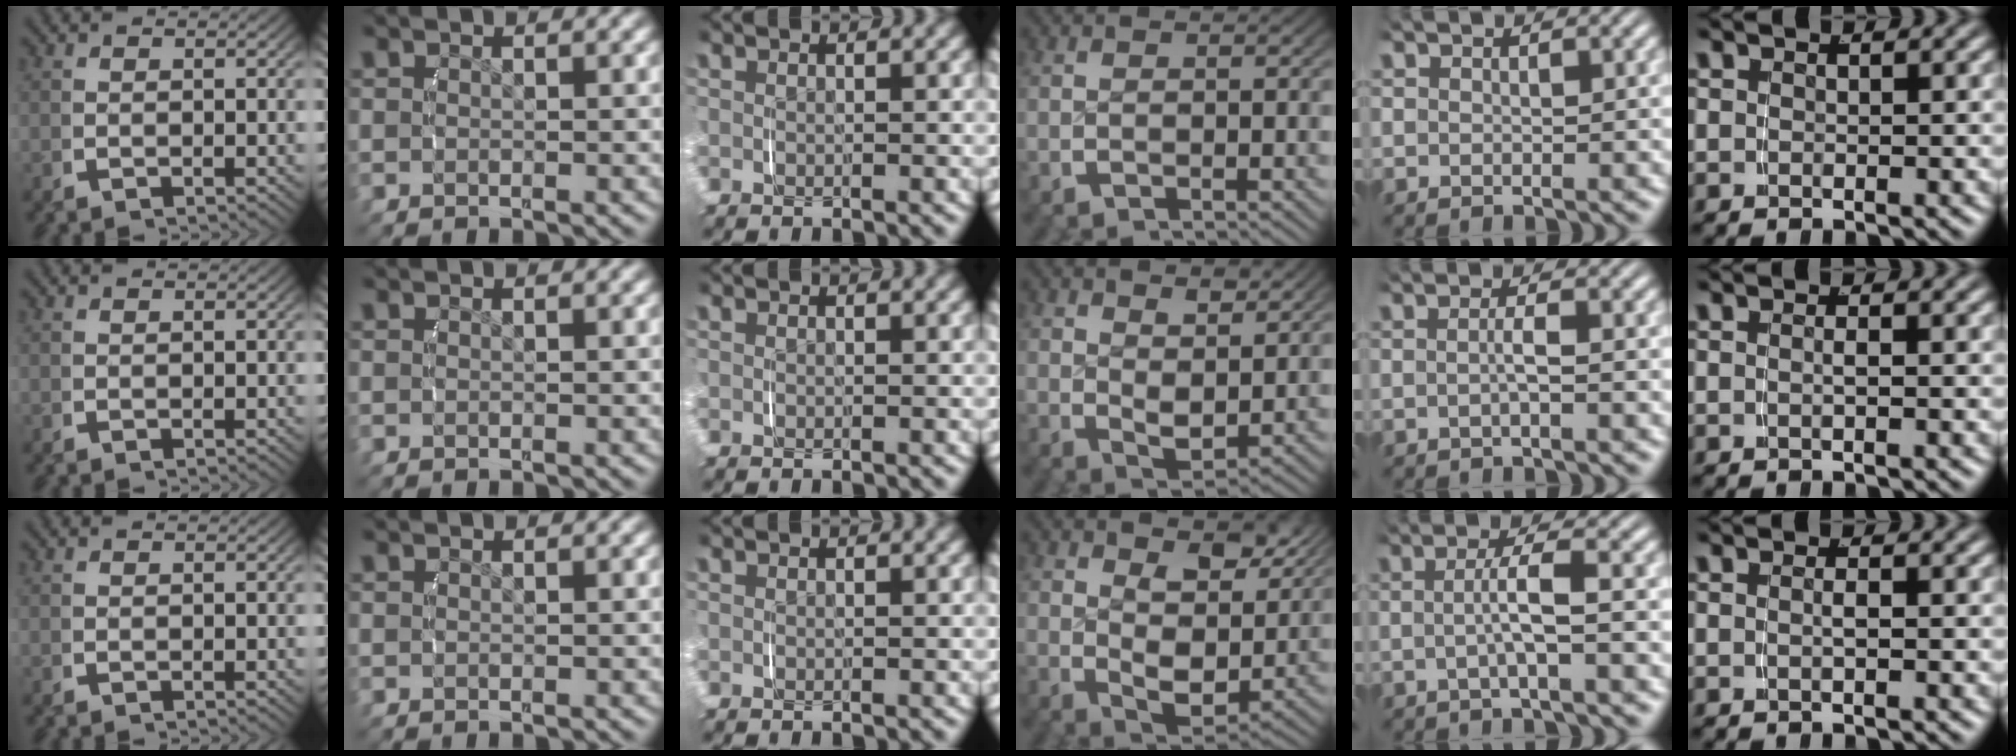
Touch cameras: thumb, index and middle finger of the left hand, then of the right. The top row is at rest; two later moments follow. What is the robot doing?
{"motion": "lift_and_place", "object": "camera"}